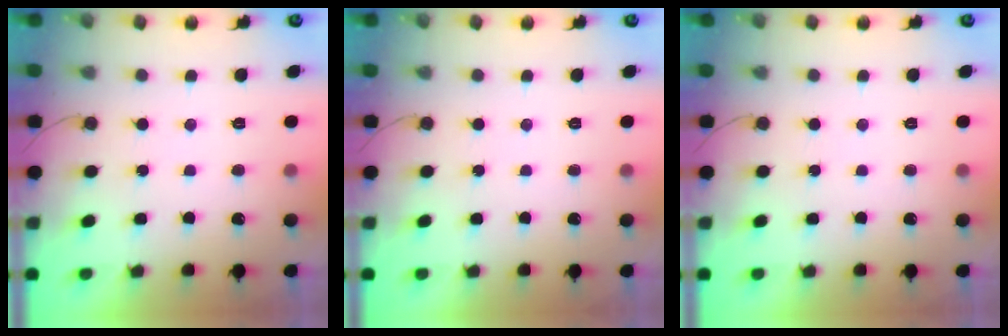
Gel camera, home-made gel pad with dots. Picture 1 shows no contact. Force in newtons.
{"total": 0.0}
{"total": 0.0}